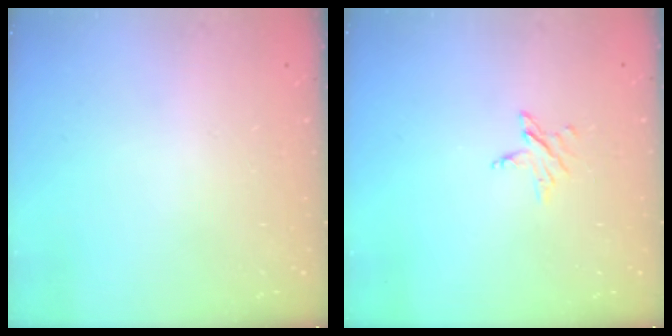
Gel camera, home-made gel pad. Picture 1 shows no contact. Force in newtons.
{"total": 3.8, "press": 3.8, "slide": 0.4}